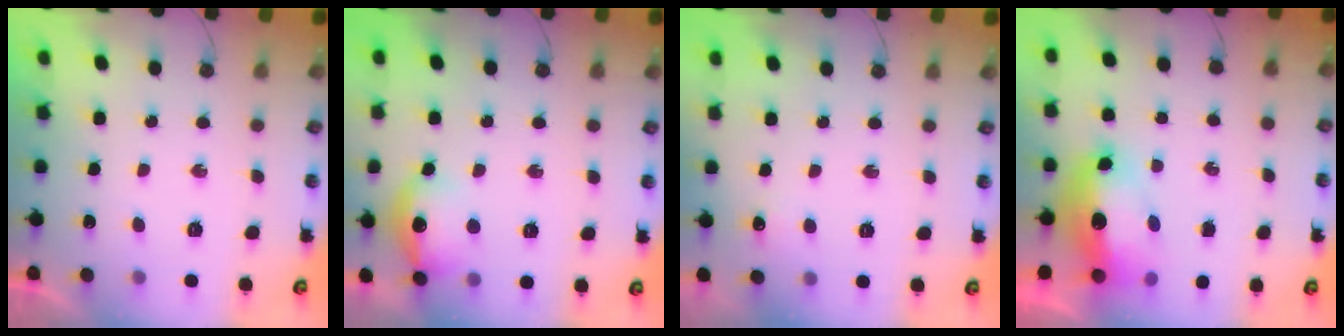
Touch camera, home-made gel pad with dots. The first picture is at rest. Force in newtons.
{"total": 13.6, "press": 13.6, "slide": 1.1}
{"total": 4.1, "press": 4.0, "slide": 0.6}
{"total": 12.3, "press": 12.2, "slide": 1.3}